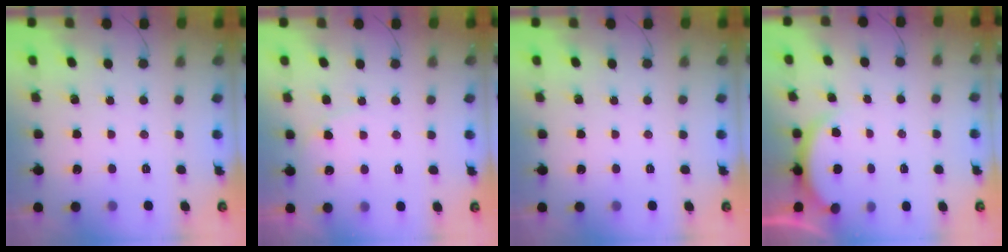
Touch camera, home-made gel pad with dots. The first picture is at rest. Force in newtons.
{"total": 5.5, "press": 5.5, "slide": 0.5}
{"total": 0.0}
{"total": 2.2, "press": 2.2, "slide": 0.6}